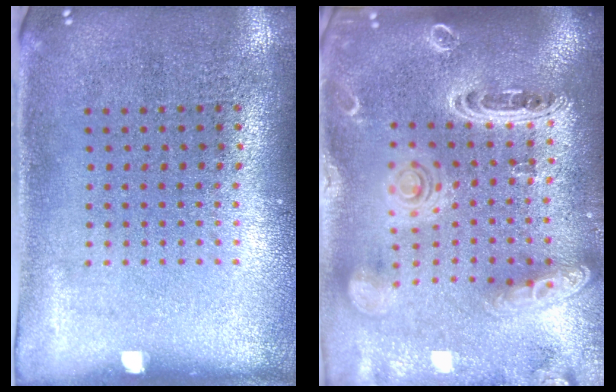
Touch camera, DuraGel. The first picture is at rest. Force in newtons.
{"total": 2.8, "press": 2.4, "slide": 1.4}